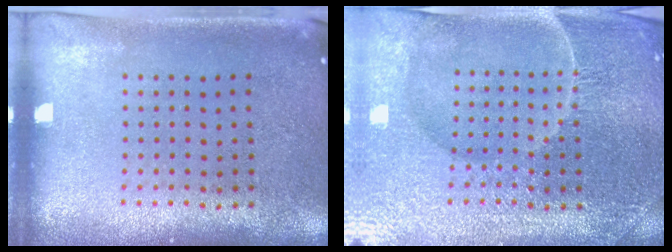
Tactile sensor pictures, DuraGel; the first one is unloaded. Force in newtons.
{"total": 5.0, "press": 4.8, "slide": 1.7}